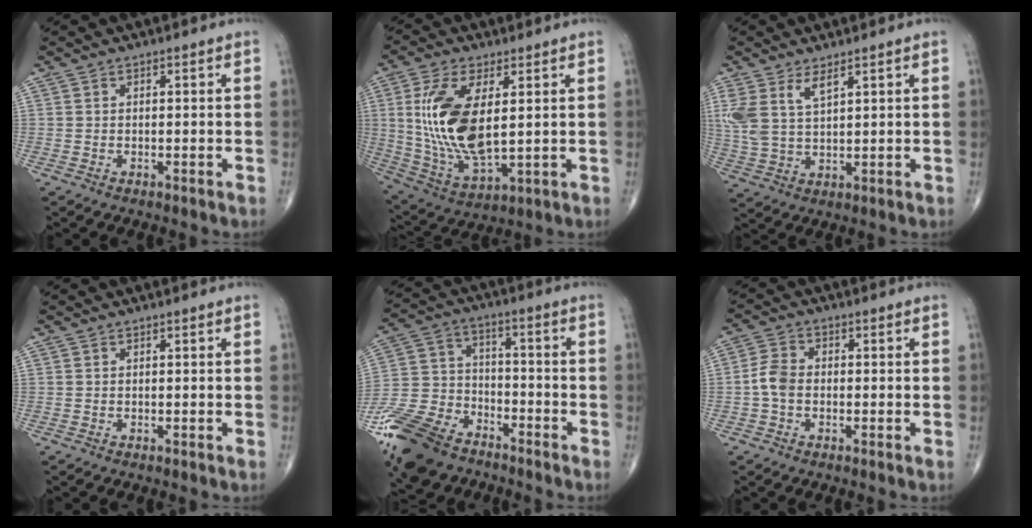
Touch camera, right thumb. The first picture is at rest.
{"total": 16.6, "force": [2.7, 7.5, 14.5], "torque": [-0.298, -0.020, 0.064]}
{"total": 7.3, "force": [3.8, 3.1, 5.4], "torque": [-0.122, -0.012, 0.085]}
{"total": 0.0}
{"total": 17.6, "force": [-12.3, 9.9, 7.9], "torque": [-0.158, 0.044, -0.228]}
{"total": 4.3, "force": [-0.9, 3.0, 3.0], "torque": [-0.062, 0.013, -0.024]}